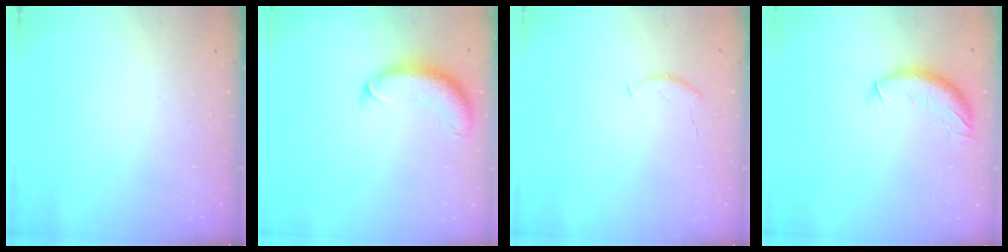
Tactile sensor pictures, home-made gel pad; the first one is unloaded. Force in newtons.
{"total": 11.5, "press": 11.2, "slide": 2.6}
{"total": 5.3, "press": 5.2, "slide": 0.6}
{"total": 10.2, "press": 10.0, "slide": 2.1}